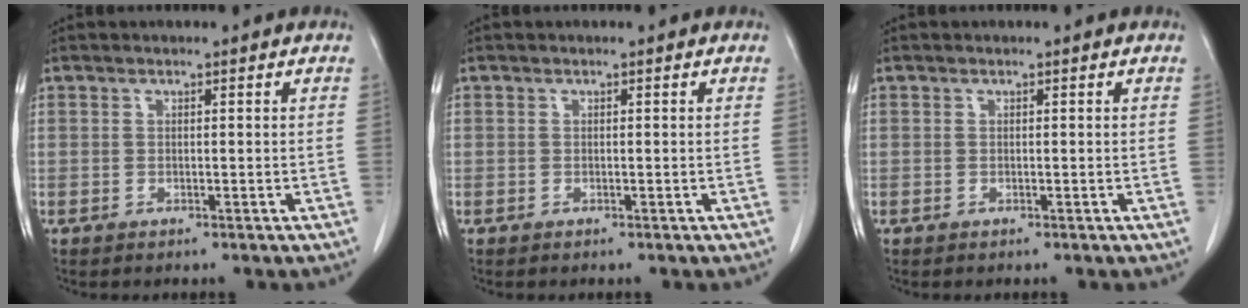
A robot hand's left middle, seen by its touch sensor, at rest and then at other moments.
{"total": 0.0}
{"total": 0.0}